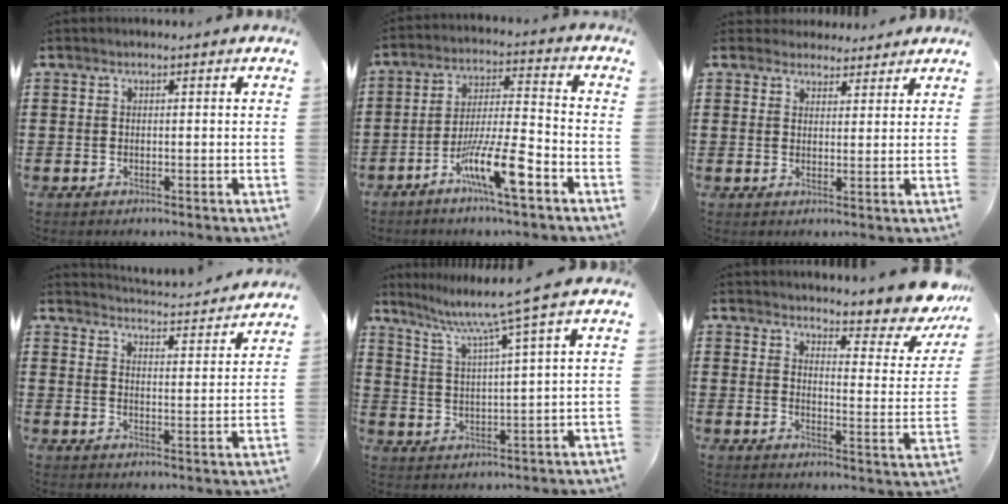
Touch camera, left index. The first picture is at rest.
{"total": 11.4, "force": [-6.5, 1.9, 9.2], "torque": [-0.185, 0.000, -0.125]}
{"total": 3.4, "force": [3.1, 1.4, 0.0], "torque": [-0.003, -0.004, 0.058]}
{"total": 3.6, "force": [3.5, -0.6, 0.2], "torque": [-0.015, -0.037, 0.055]}
{"total": 7.4, "force": [5.2, -1.4, 5.0], "torque": [-0.114, -0.033, 0.082]}
{"total": 6.4, "force": [5.9, 0.7, 2.3], "torque": [-0.040, -0.052, 0.099]}